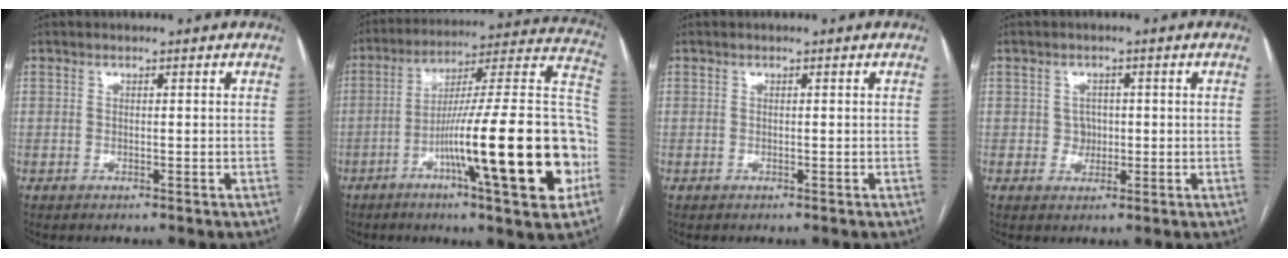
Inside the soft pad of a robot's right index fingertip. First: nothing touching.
{"total": 26.2, "force": [-8.0, 1.5, 24.9], "torque": [-0.313, 0.003, -0.129]}
{"total": 0.0}
{"total": 2.3, "force": [0.0, 2.2, 0.8], "torque": [-0.006, 0.004, 0.001]}